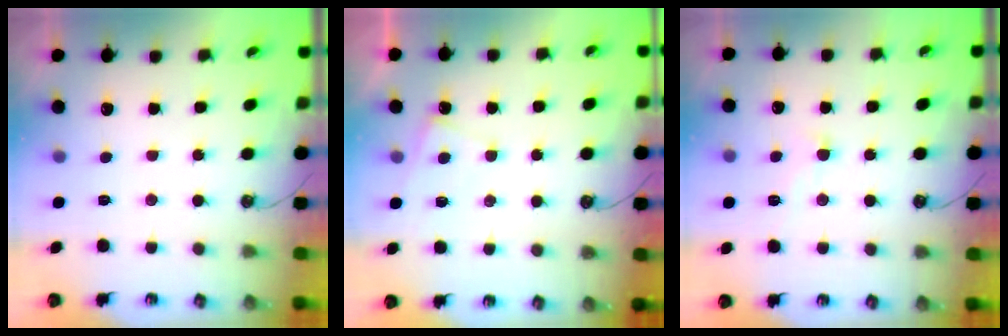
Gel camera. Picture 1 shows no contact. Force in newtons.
{"total": 4.3, "press": 4.3, "slide": 0.2}
{"total": 0.7, "press": 0.3, "slide": 0.7}